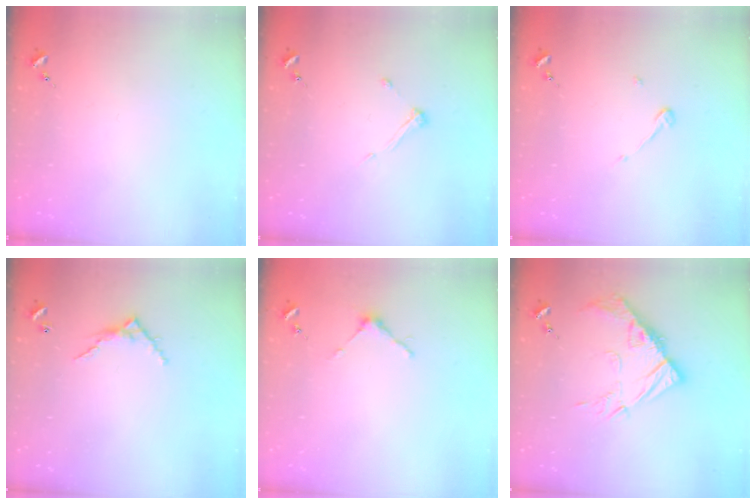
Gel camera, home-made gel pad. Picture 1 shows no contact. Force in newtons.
{"total": 4.3, "press": 4.3, "slide": 0.2}
{"total": 3.7, "press": 3.7, "slide": 0.3}
{"total": 5.7, "press": 5.7, "slide": 0.5}
{"total": 3.7, "press": 3.7, "slide": 0.3}
{"total": 12.2, "press": 12.1, "slide": 0.9}